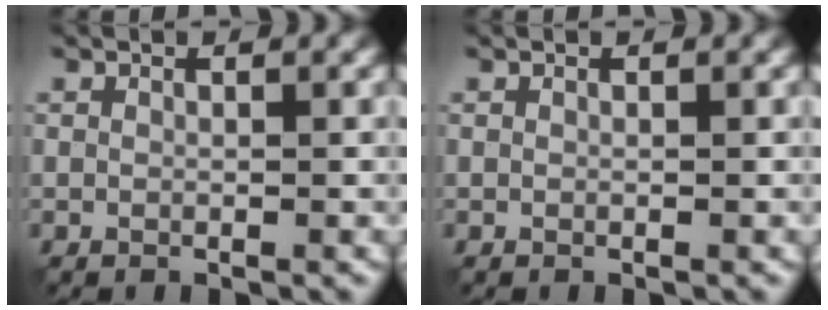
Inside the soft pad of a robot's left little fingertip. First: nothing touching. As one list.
[{"total": 0.0}]